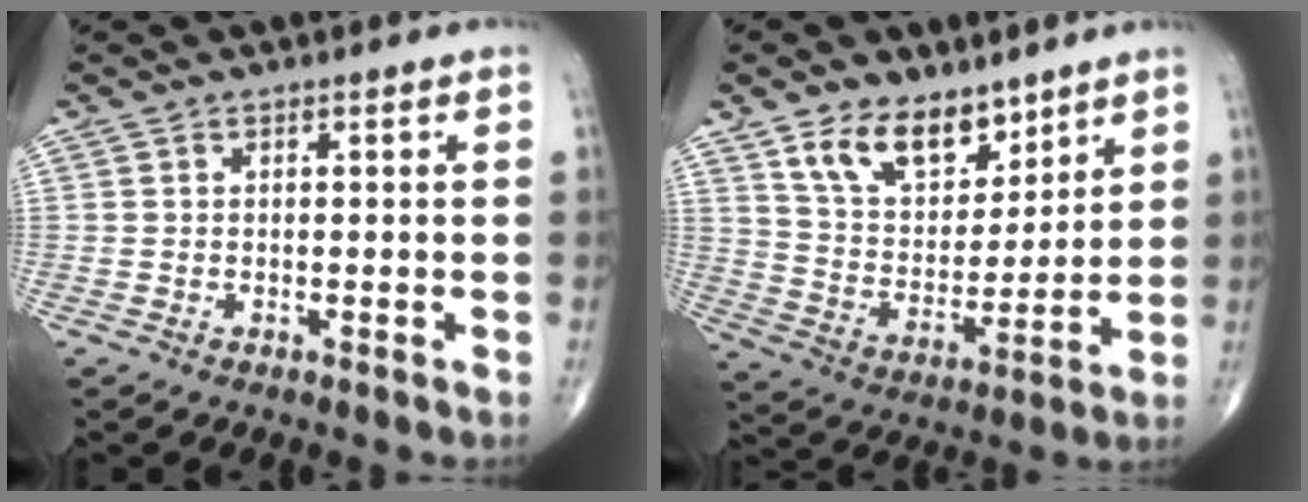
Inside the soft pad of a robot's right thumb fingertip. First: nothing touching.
{"total": 13.4, "force": [8.9, 7.6, 6.6], "torque": [-0.077, -0.057, 0.168]}